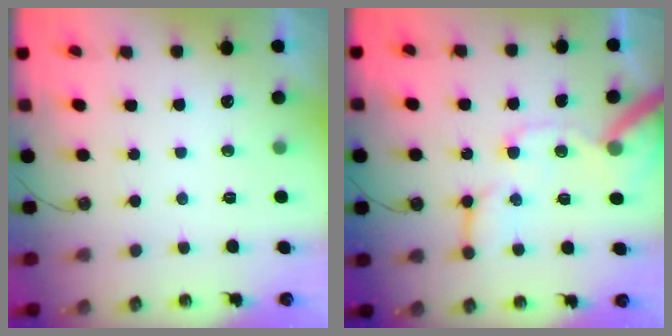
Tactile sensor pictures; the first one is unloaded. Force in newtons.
{"total": 14.7, "press": 14.5, "slide": 1.9}